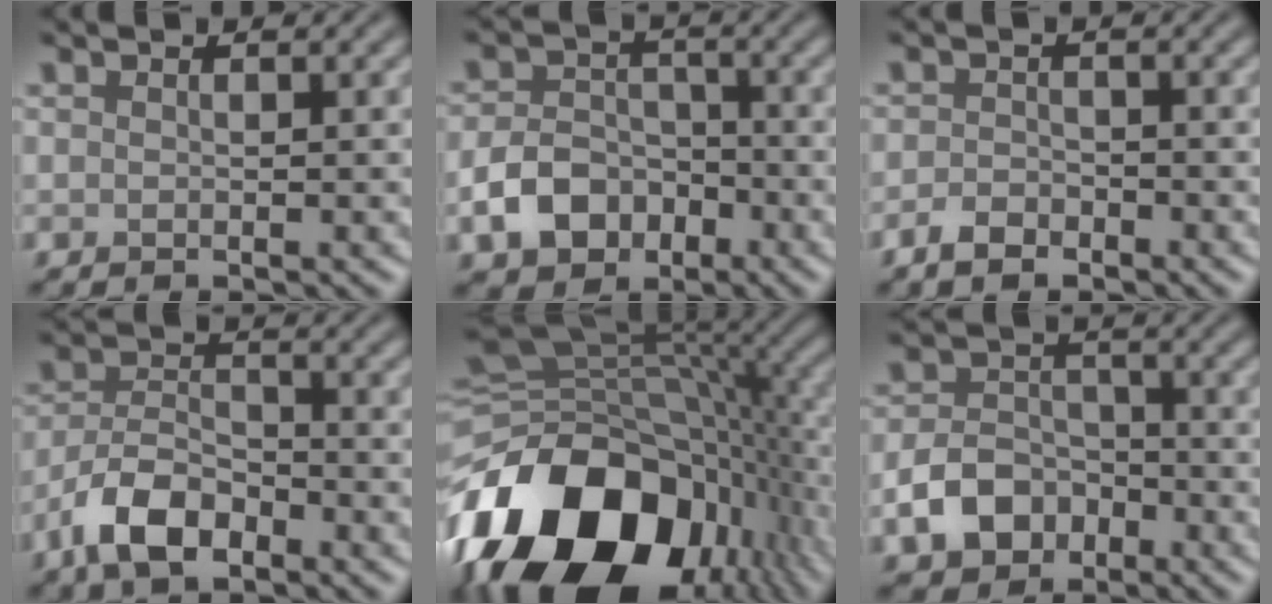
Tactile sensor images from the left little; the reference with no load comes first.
{"total": 4.9, "force": [-2.3, 3.6, 2.4], "torque": [-0.043, -0.004, -0.045]}
{"total": 2.0, "force": [-1.4, 1.1, 0.9], "torque": [-0.013, 0.001, -0.031]}
{"total": 5.5, "force": [-3.4, 2.7, 3.4], "torque": [-0.062, -0.001, -0.074]}
{"total": 18.1, "force": [-7.3, 11.3, 12.2], "torque": [-0.239, -0.020, -0.127]}
{"total": 4.7, "force": [-2.3, 3.4, 2.3], "torque": [-0.041, -0.003, -0.045]}